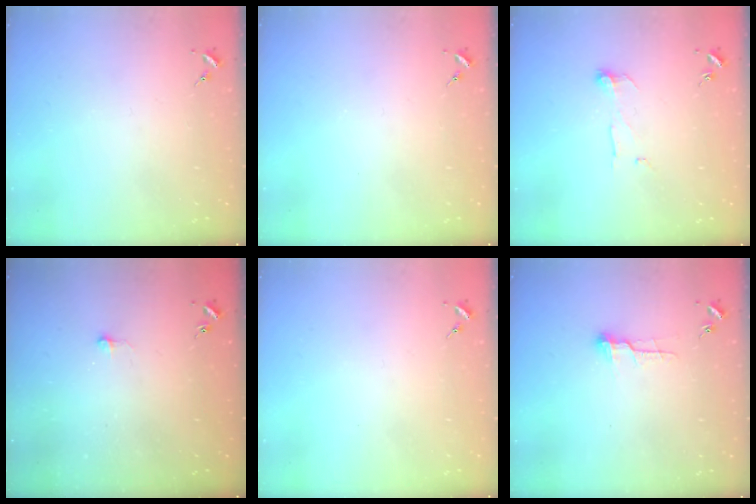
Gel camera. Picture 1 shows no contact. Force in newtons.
{"total": 0.0}
{"total": 6.7, "press": 6.7, "slide": 0.1}
{"total": 6.1, "press": 6.1, "slide": 0.4}
{"total": 0.0}
{"total": 8.7, "press": 8.7, "slide": 0.5}